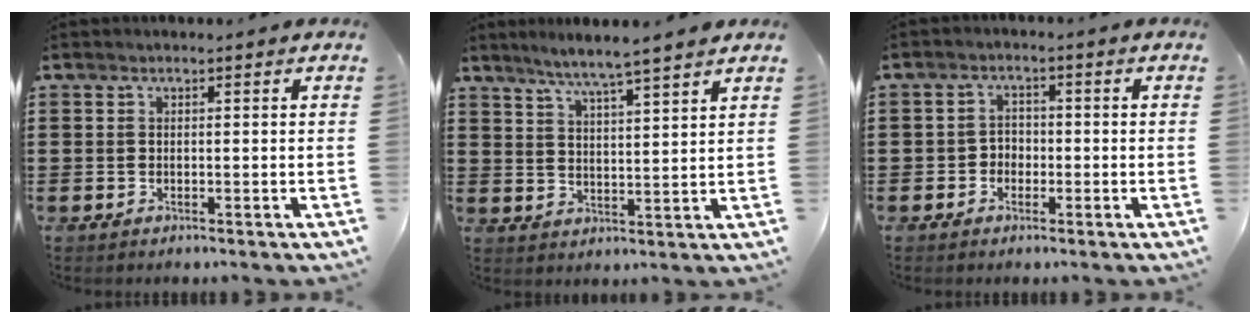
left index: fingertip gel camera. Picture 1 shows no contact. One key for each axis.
{"total": 5.1, "fx": 4.5, "fy": -0.8, "fz": 2.2, "tx": -0.060, "ty": -0.021, "tz": 0.075}
{"total": 2.2, "fx": -1.2, "fy": 1.7, "fz": 0.5, "tx": -0.017, "ty": 0.006, "tz": -0.028}